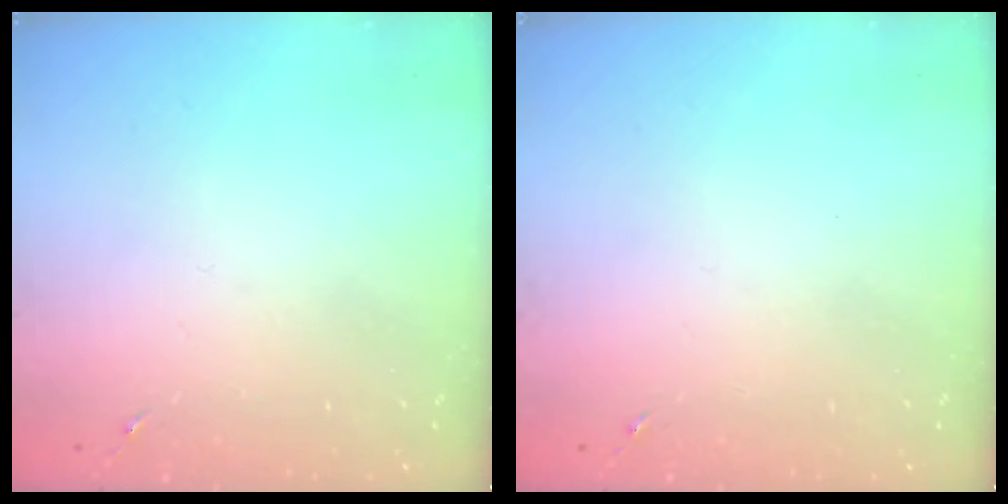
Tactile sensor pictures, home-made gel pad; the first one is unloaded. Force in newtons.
{"total": 0.0}